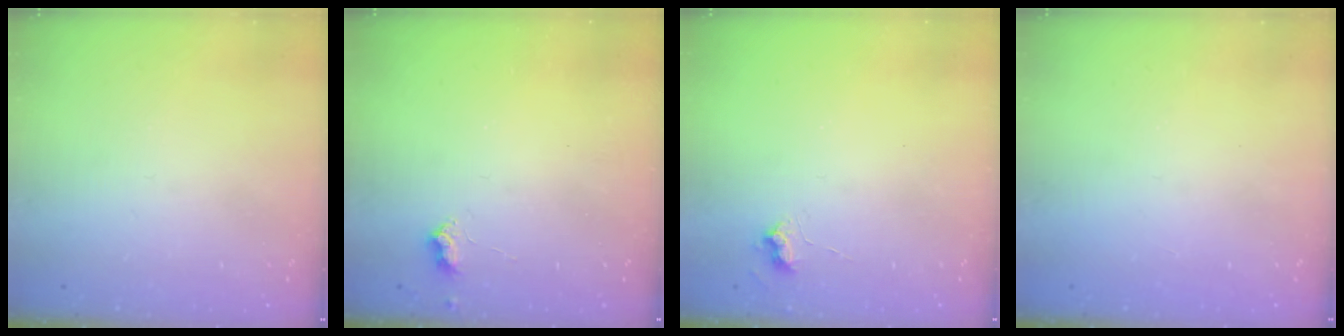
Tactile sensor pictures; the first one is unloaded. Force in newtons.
{"total": 3.2, "press": 3.1, "slide": 0.4}
{"total": 4.1, "press": 4.0, "slide": 0.6}
{"total": 0.9, "press": 0.9, "slide": 0.1}